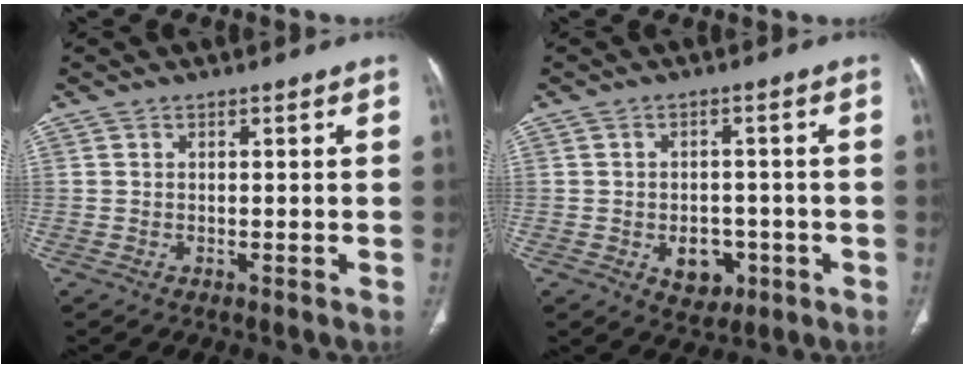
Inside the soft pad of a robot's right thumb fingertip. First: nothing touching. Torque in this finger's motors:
{"motor_torque": [1.02, 0.34, 0.46, -0.29, -0.01]}